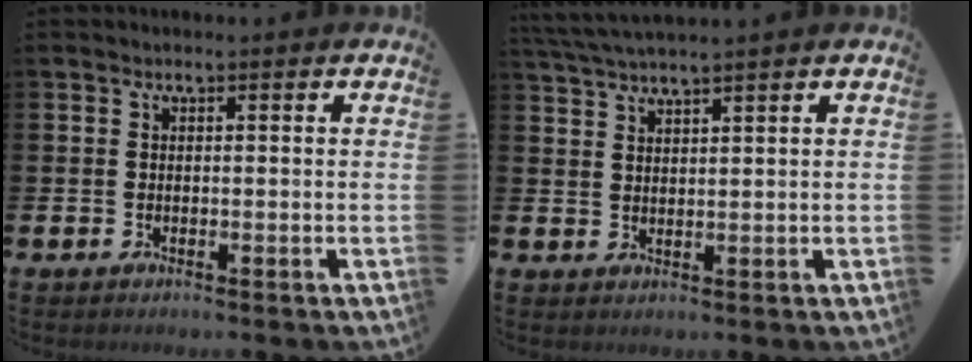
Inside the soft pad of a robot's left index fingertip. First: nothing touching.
{"total": 3.1, "force": [3.0, -0.4, 0.8], "torque": [-0.029, -0.006, 0.057]}